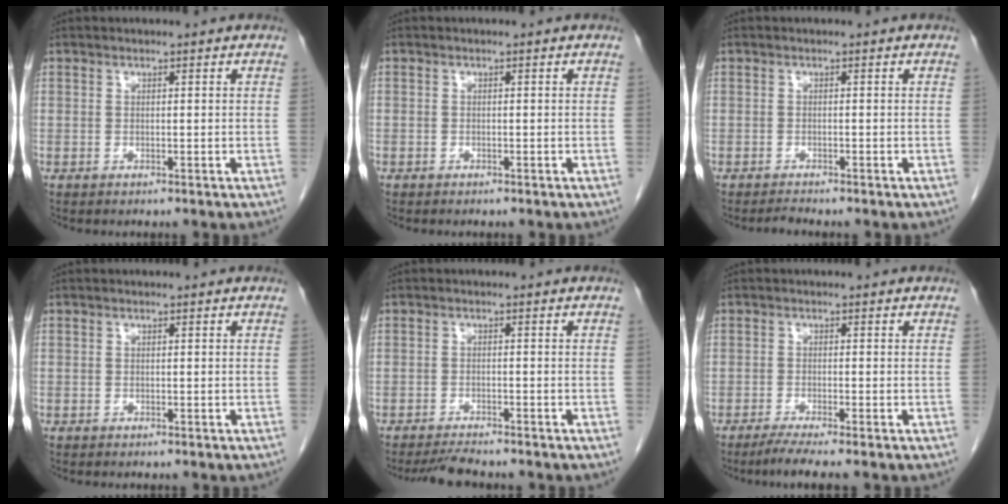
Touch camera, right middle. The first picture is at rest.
{"total": 0.5, "force": [-0.4, 0.4, 0.0], "torque": [-0.006, 0.003, -0.008]}
{"total": 1.0, "force": [-1.0, -0.2, 0.1], "torque": [-0.004, -0.005, -0.015]}
{"total": 0.0}
{"total": 3.3, "force": [-3.2, 0.0, 1.0], "torque": [-0.021, -0.014, -0.053]}
{"total": 4.0, "force": [-3.1, -0.5, 2.5], "torque": [-0.045, -0.011, -0.057]}